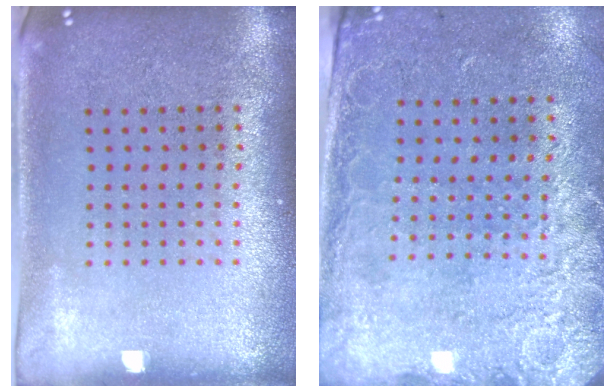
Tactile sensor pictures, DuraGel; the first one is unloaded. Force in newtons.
{"total": 2.6, "press": 2.0, "slide": 1.7}